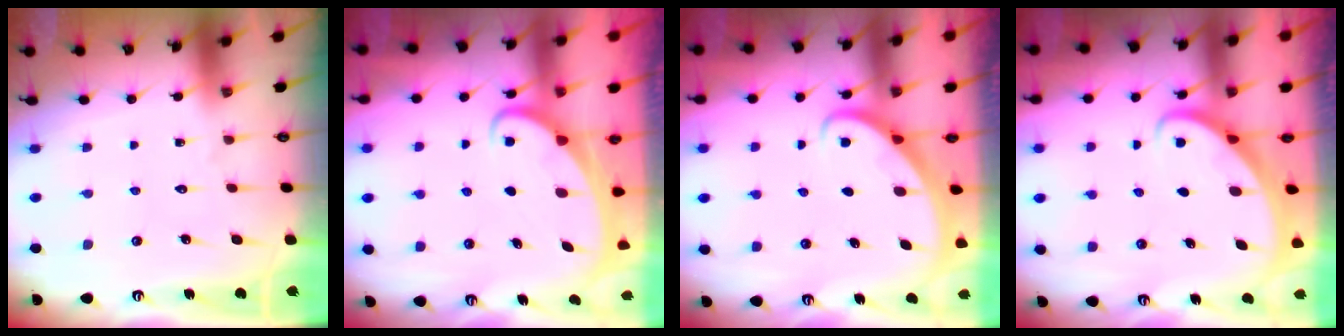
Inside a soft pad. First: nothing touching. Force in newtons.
{"total": 2.4, "press": 2.3, "slide": 0.3}
{"total": 2.7, "press": 2.7, "slide": 0.2}
{"total": 2.3, "press": 2.3, "slide": 0.3}